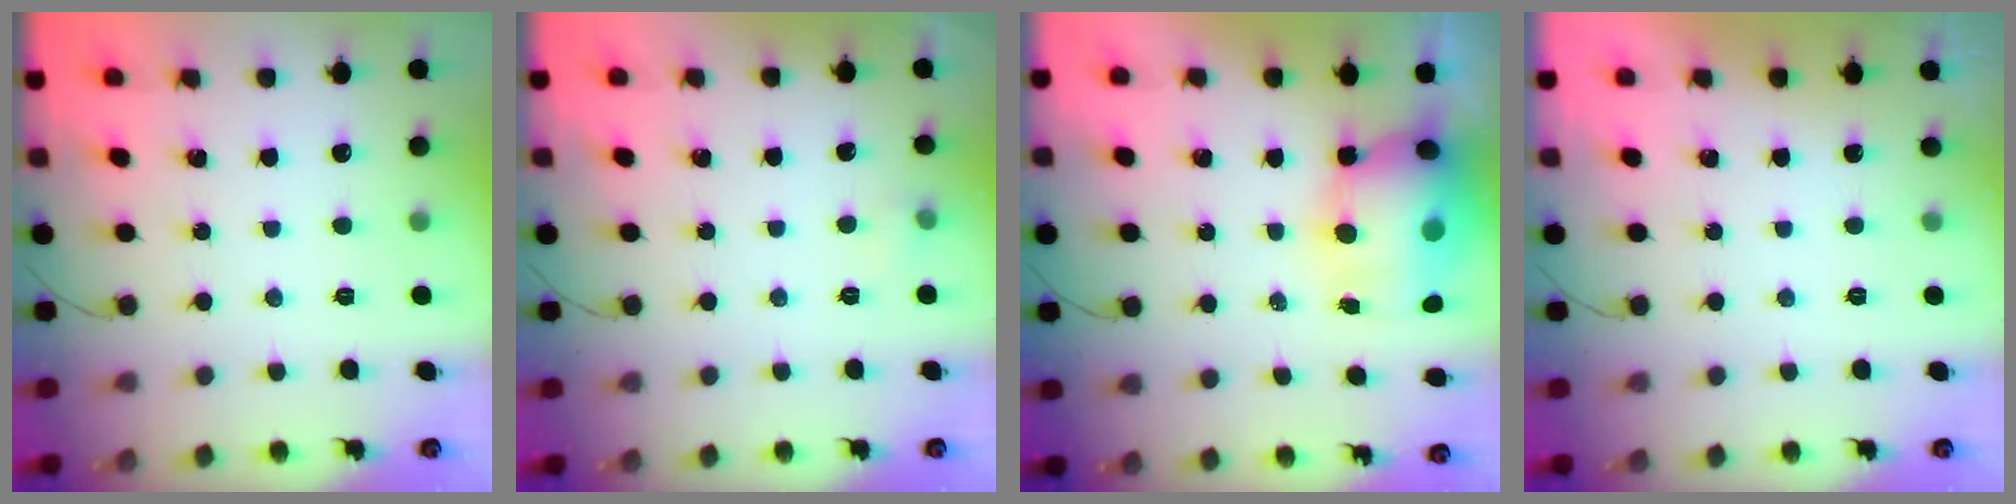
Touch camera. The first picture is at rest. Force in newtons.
{"total": 3.4, "press": 3.1, "slide": 1.5}
{"total": 16.3, "press": 14.2, "slide": 8.1}
{"total": 0.0}